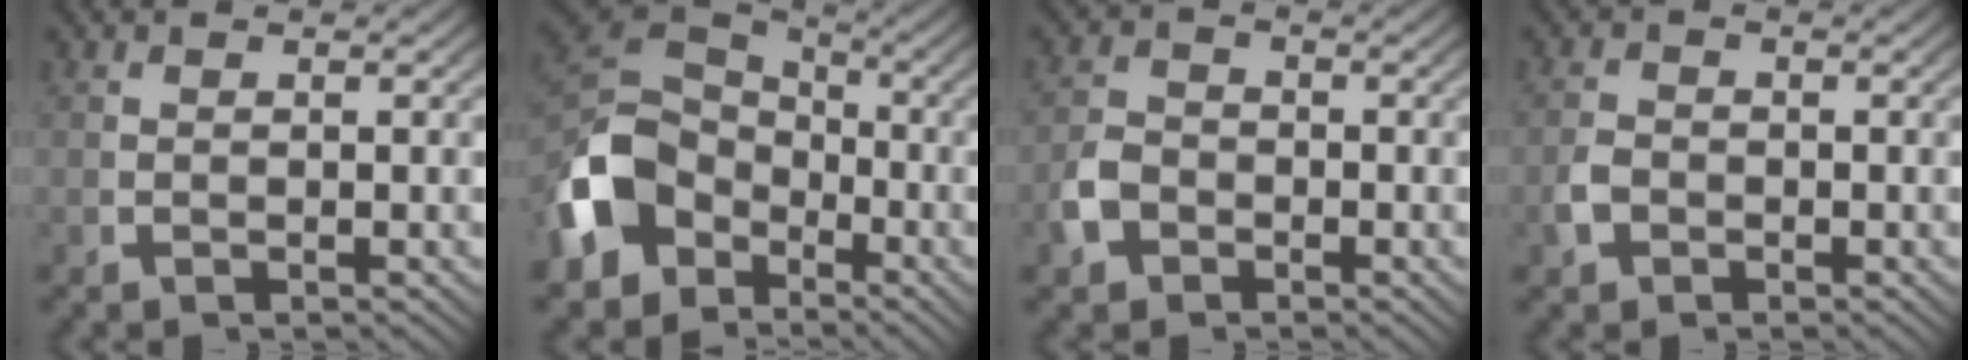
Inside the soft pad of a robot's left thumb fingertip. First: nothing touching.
{"total": 10.2, "force": [-1.3, 7.6, 6.7], "torque": [-0.160, -0.027, -0.009]}
{"total": 2.7, "force": [-1.3, 2.1, 1.1], "torque": [-0.030, -0.007, -0.023]}
{"total": 1.5, "force": [-0.7, 1.1, 0.6], "torque": [-0.018, -0.004, -0.013]}